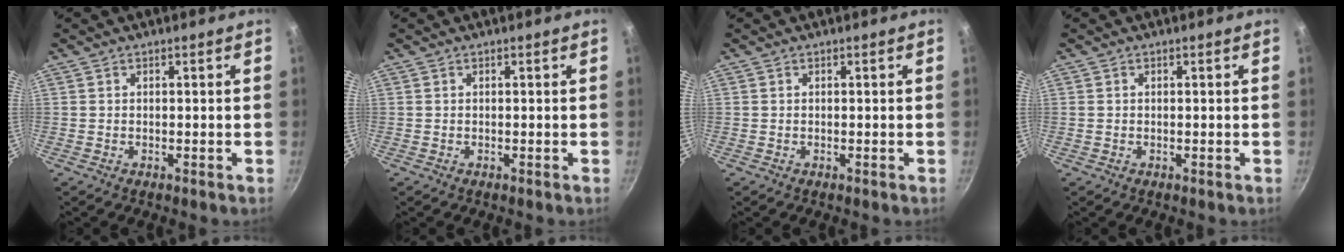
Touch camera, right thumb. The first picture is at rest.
{"total": 0.0}
{"total": 0.0}
{"total": 0.0}